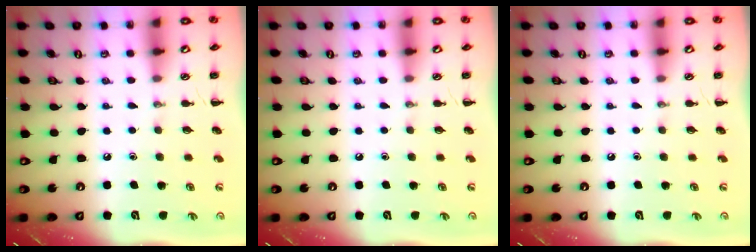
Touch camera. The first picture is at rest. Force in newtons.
{"total": 0.0}
{"total": 0.0}